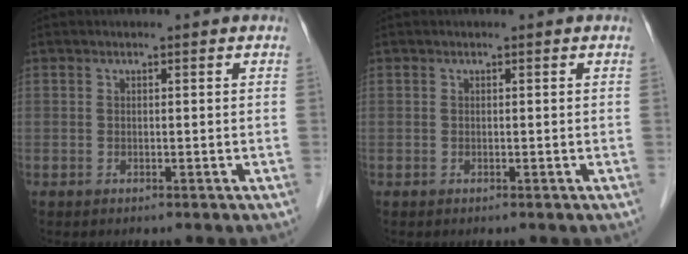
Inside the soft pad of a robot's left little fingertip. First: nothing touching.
{"total": 0.0}